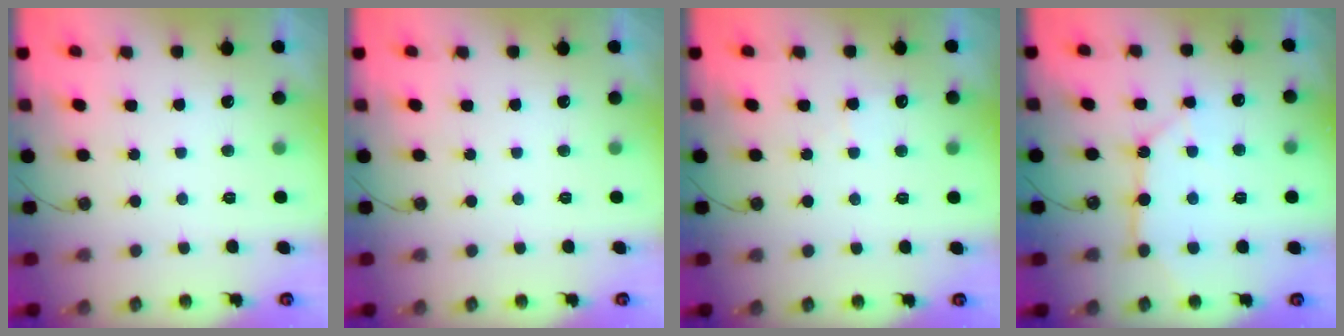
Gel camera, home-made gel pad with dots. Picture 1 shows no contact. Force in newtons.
{"total": 0.0}
{"total": 5.0, "press": 4.9, "slide": 0.9}
{"total": 11.5, "press": 11.4, "slide": 1.4}